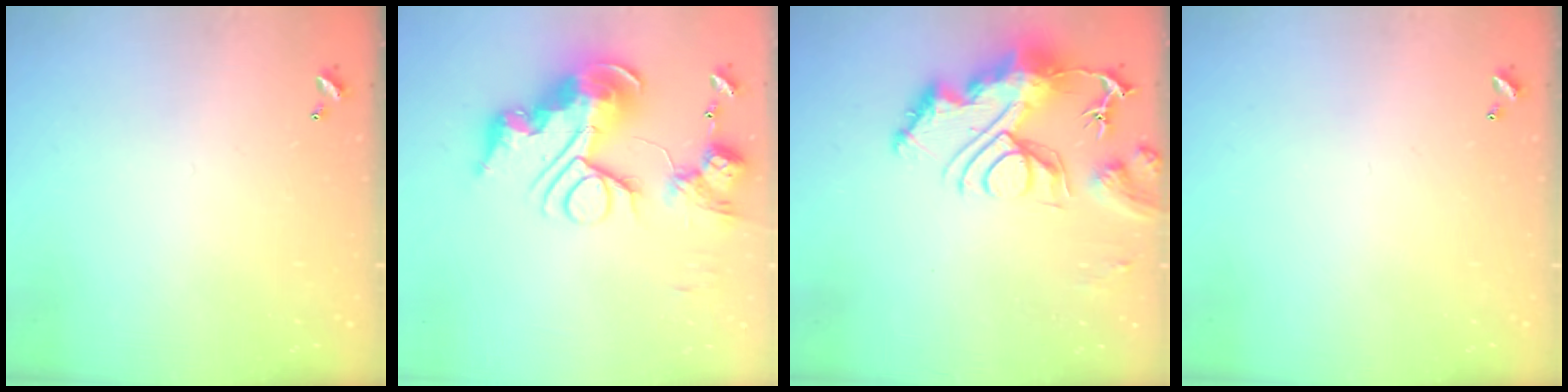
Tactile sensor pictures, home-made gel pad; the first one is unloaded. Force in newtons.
{"total": 0.7, "press": 0.7, "slide": 0.0}
{"total": 14.1, "press": 14.1, "slide": 1.4}
{"total": 0.0}